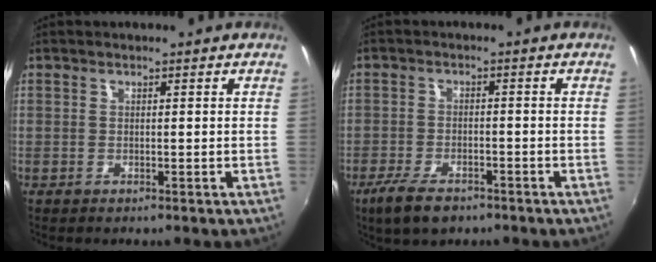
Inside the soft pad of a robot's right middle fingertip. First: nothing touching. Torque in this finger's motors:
{"motor_torque": [1.06, -0.97, 0.32, 0.09]}